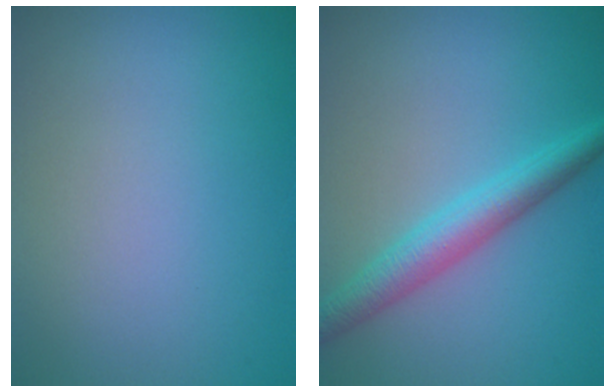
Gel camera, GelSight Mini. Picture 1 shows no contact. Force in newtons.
{"total": 4.0, "press": 4.0, "slide": 0.0}